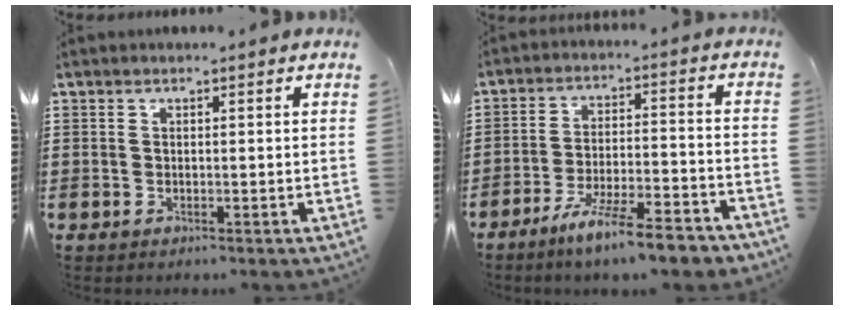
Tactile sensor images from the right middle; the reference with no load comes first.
{"total": 8.9, "force": [-7.4, 0.4, 5.0], "torque": [-0.093, -0.003, -0.139]}